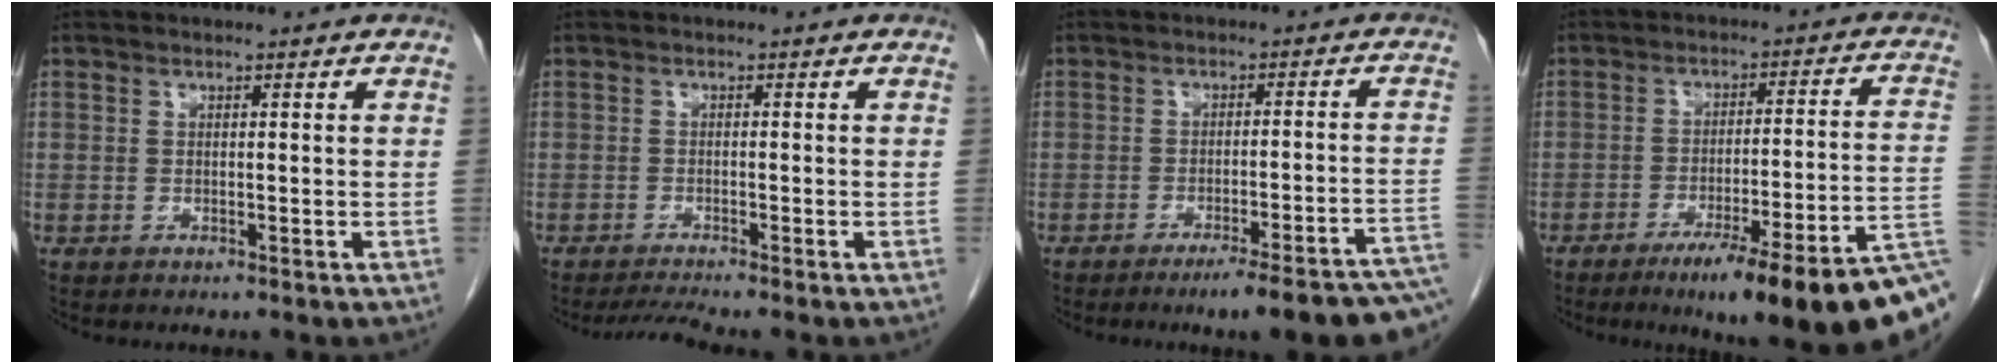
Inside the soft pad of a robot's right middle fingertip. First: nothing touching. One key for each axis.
{"total": 2.8, "fx": -2.4, "fy": -0.9, "fz": 1.0, "tx": -0.025, "ty": -0.013, "tz": -0.047}
{"total": 14.5, "fx": -12.1, "fy": -0.5, "fz": 8.1, "tx": -0.043, "ty": 0.008, "tz": -0.152}
{"total": 20.4, "fx": -13.4, "fy": 1.3, "fz": 15.4, "tx": -0.119, "ty": 0.008, "tz": -0.191}